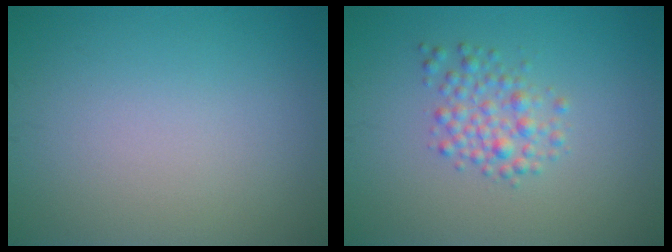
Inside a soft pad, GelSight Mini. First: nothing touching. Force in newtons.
{"total": 2.6, "press": 2.6, "slide": 0.1}